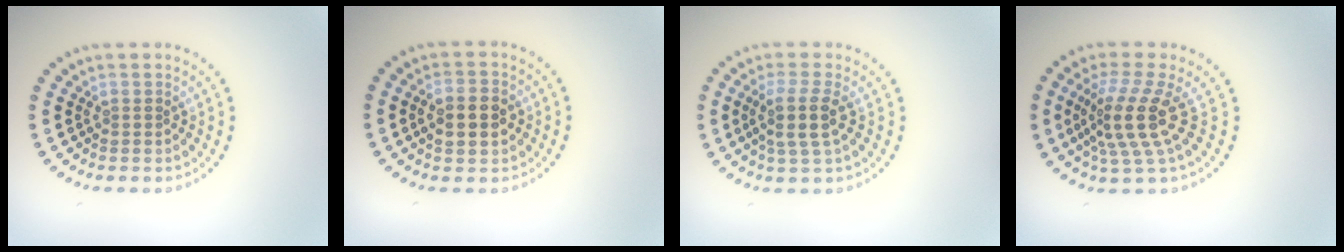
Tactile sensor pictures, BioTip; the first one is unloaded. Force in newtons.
{"total": 4.1, "press": 4.1, "slide": 0.3}
{"total": 2.9, "press": 2.5, "slide": 1.5}
{"total": 4.6, "press": 3.5, "slide": 3.0}